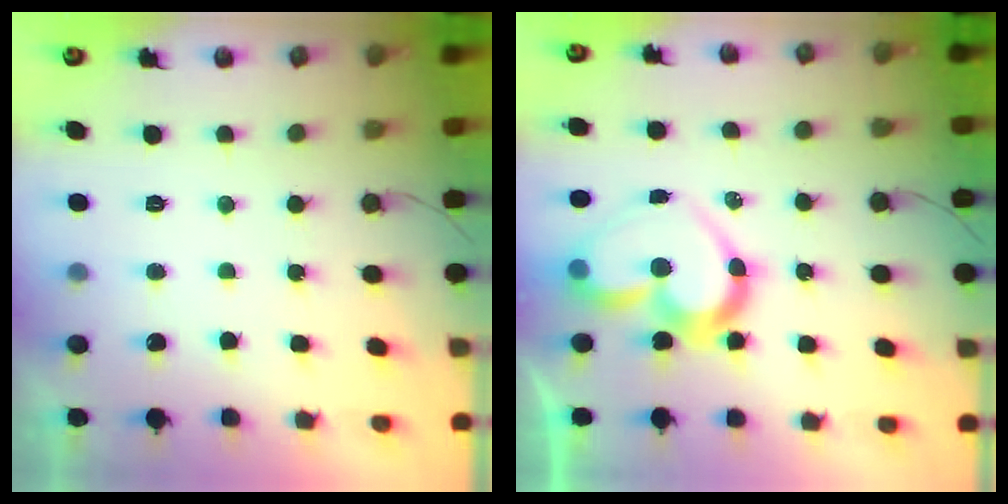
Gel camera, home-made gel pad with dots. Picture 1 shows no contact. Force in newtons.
{"total": 15.4, "press": 15.4, "slide": 1.4}